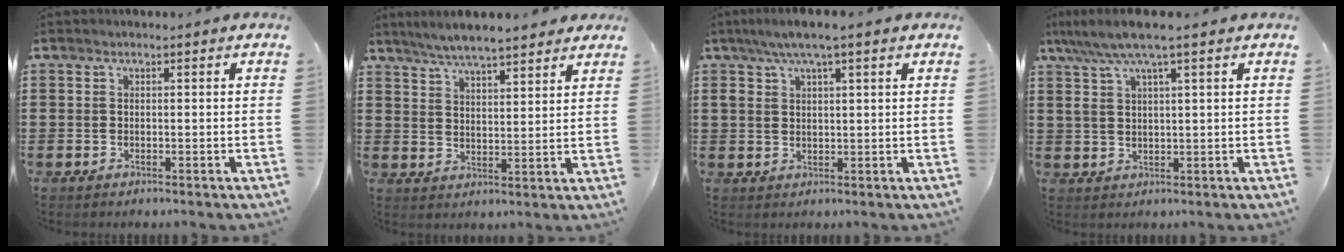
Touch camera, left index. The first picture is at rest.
{"total": 5.6, "force": [5.2, 0.6, 2.0], "torque": [-0.055, -0.010, 0.094]}
{"total": 4.6, "force": [2.5, 1.2, 3.6], "torque": [-0.074, 0.008, 0.044]}
{"total": 6.0, "force": [3.8, 0.7, 4.7], "torque": [-0.106, -0.006, 0.064]}